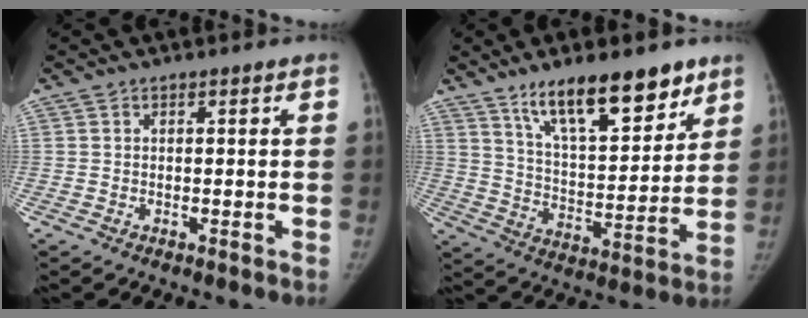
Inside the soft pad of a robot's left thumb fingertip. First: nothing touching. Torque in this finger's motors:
{"motor_torque": [1.40, 1.40, 1.25, -1.08, 0.08]}